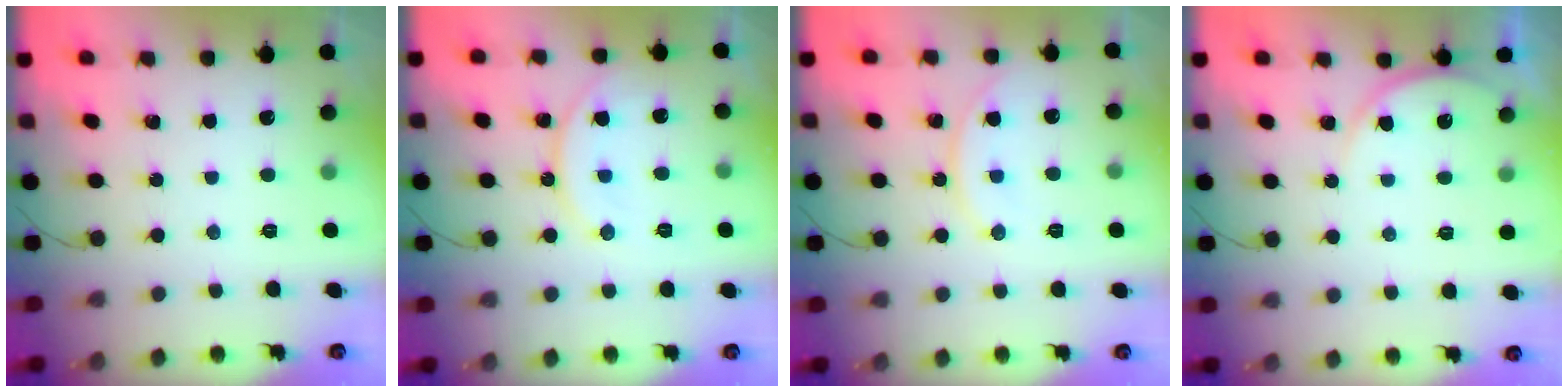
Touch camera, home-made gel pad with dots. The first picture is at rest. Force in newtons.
{"total": 11.7, "press": 11.5, "slide": 2.4}
{"total": 10.2, "press": 10.2, "slide": 0.1}
{"total": 5.4, "press": 5.4, "slide": 0.3}